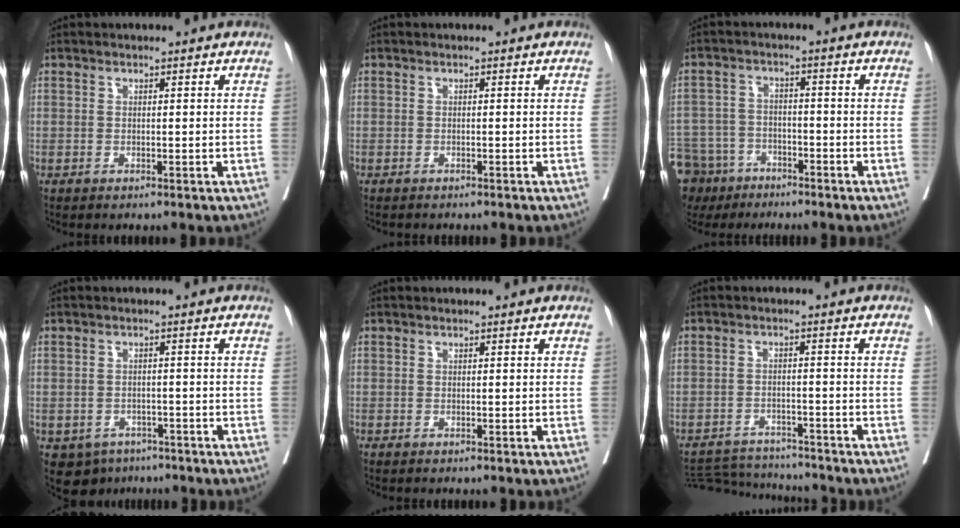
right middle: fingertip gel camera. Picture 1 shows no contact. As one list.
[{"total": 1.8, "force": [-1.7, 0.3, 0.6], "torque": [-0.012, -0.002, -0.022]}, {"total": 13.8, "force": [-9.8, 9.0, 3.6], "torque": [-0.119, 0.000, -0.156]}, {"total": 5.3, "force": [-3.5, 3.8, 1.1], "torque": [-0.014, 0.005, -0.048]}, {"total": 0.0}, {"total": 9.1, "force": [-9.0, 0.5, 1.0], "torque": [-0.017, 0.000, -0.142]}]